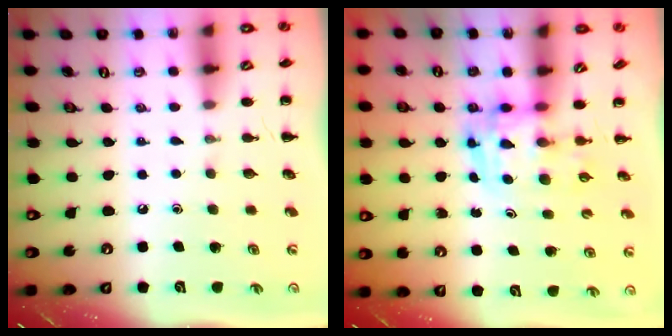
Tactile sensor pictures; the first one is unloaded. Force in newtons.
{"total": 3.7, "press": 3.6, "slide": 0.7}